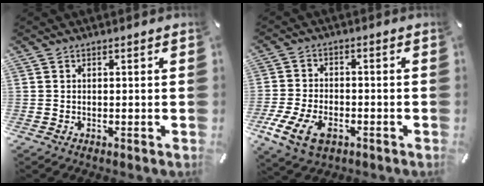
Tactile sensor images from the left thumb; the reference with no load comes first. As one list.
[{"total": 9.7, "force": [-4.3, 6.0, 6.4], "torque": [-0.141, 0.009, -0.077]}]